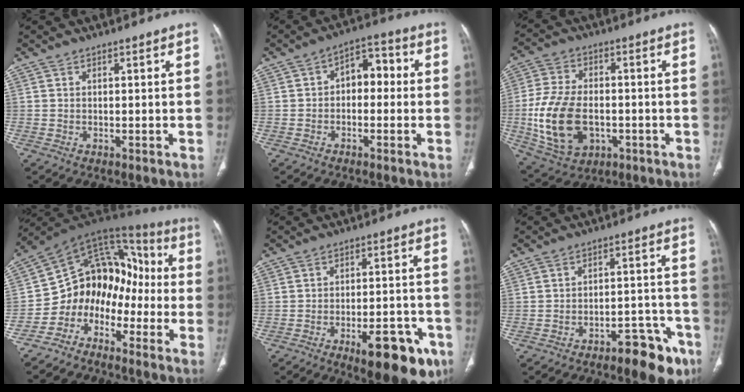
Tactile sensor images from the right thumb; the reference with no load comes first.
{"total": 7.0, "force": [0.0, 4.5, 5.3], "torque": [-0.048, 0.031, -0.014]}
{"total": 16.2, "force": [-2.8, 10.4, 12.0], "torque": [-0.232, 0.004, -0.037]}
{"total": 12.7, "force": [-5.4, 9.8, 5.8], "torque": [-0.034, 0.114, -0.106]}
{"total": 14.5, "force": [-7.4, 5.6, 11.1], "torque": [-0.117, 0.036, -0.093]}
{"total": 11.4, "force": [-7.3, 4.5, 7.6], "torque": [-0.069, 0.056, -0.098]}